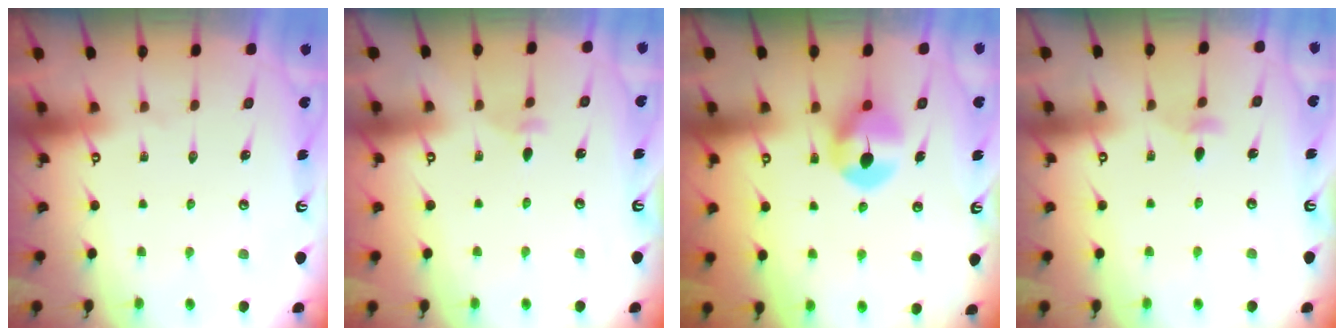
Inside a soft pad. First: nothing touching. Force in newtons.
{"total": 2.5, "press": 2.4, "slide": 0.6}
{"total": 7.8, "press": 7.8, "slide": 0.5}
{"total": 3.8, "press": 3.7, "slide": 0.8}